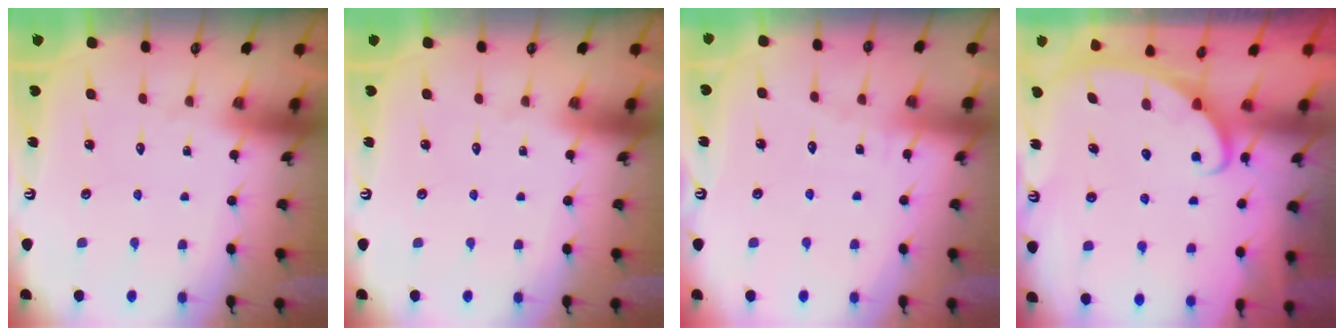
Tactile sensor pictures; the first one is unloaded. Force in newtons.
{"total": 0.0}
{"total": 2.6, "press": 2.6, "slide": 0.3}
{"total": 2.6, "press": 2.6, "slide": 0.3}